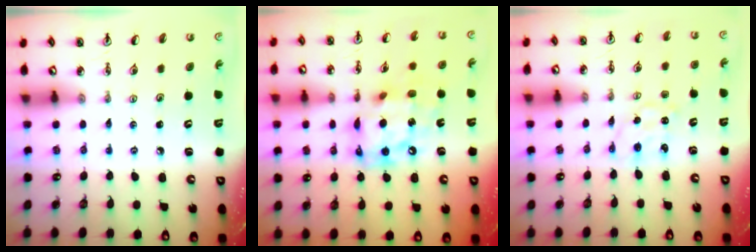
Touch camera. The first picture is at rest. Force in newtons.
{"total": 16.4, "press": 16.3, "slide": 1.6}
{"total": 1.2, "press": 1.2, "slide": 0.3}